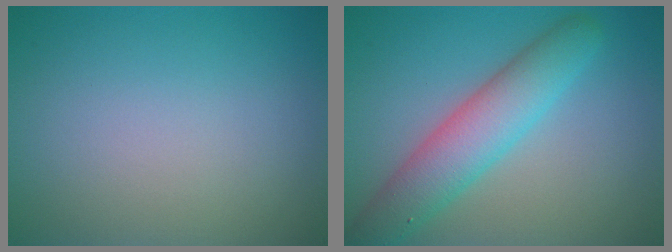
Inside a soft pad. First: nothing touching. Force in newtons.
{"total": 5.7, "press": 5.7, "slide": 0.1}